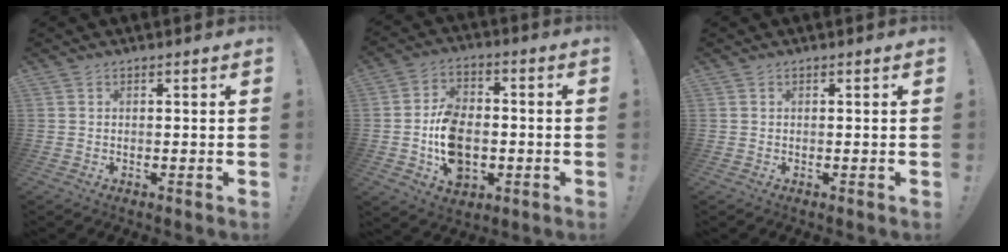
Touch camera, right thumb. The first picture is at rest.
{"total": 13.5, "force": [-3.2, 10.1, 8.3], "torque": [-0.126, 0.018, -0.051]}
{"total": 0.0}